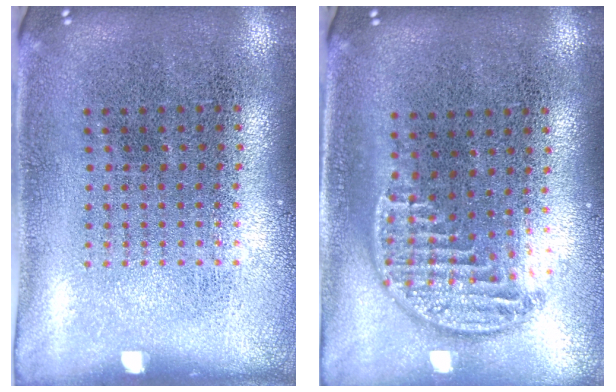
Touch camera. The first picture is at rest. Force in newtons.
{"total": 1.3, "press": 1.1, "slide": 0.6}